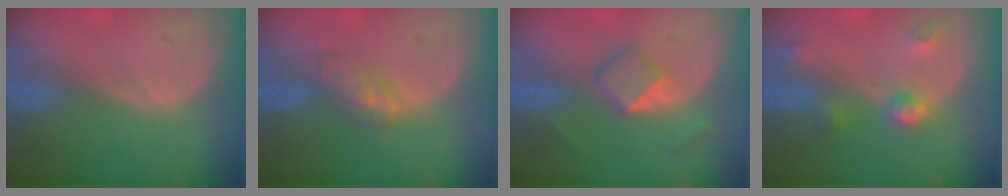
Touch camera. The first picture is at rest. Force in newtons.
{"total": 4.7, "press": 4.5, "slide": 1.5}
{"total": 5.3, "press": 4.6, "slide": 2.7}
{"total": 4.4, "press": 3.9, "slide": 2.1}